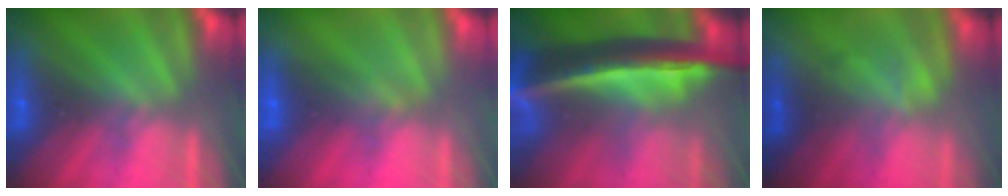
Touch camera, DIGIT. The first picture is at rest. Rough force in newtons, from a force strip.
{"total": 1.6}
{"total": 5.6}
{"total": 2.1}